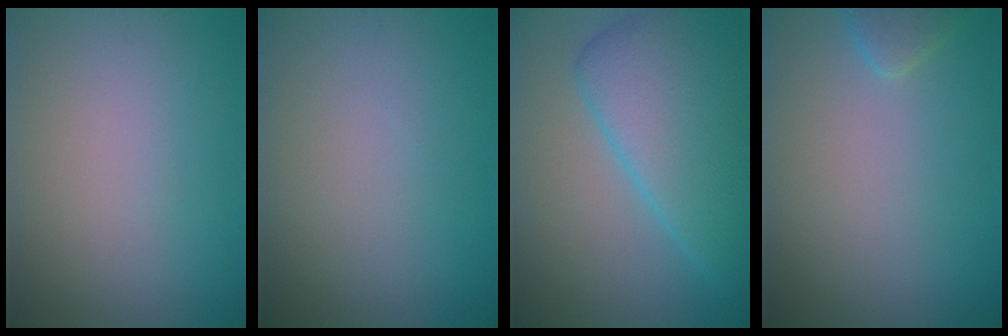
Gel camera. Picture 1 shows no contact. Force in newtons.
{"total": 0.0}
{"total": 8.7, "press": 8.7, "slide": 0.3}
{"total": 1.4, "press": 1.4, "slide": 0.2}